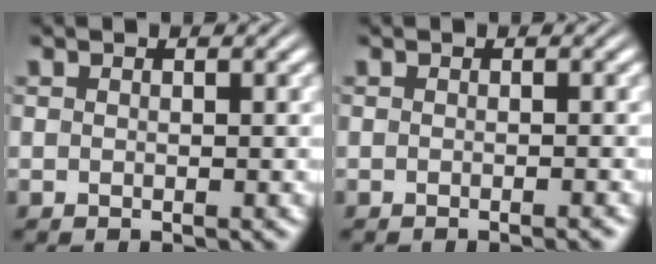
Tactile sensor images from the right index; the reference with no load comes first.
{"total": 0.8, "force": [-0.7, 0.0, 0.5], "torque": [-0.006, 0.003, -0.012]}